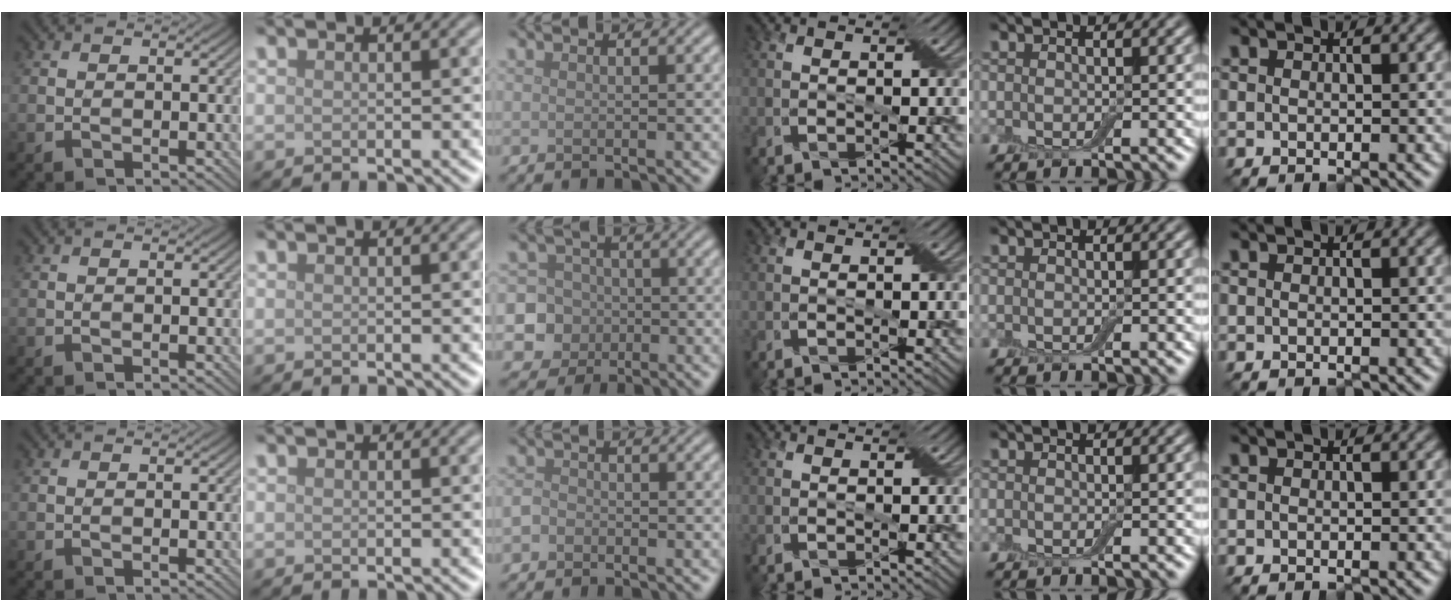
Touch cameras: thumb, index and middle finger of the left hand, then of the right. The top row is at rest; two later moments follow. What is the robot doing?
{"motion": "press", "object": "electronic device side button"}